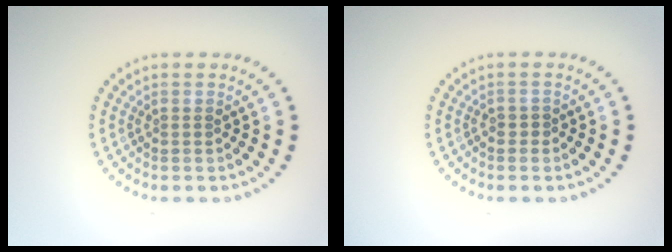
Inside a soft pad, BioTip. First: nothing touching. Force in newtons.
{"total": 0.6, "press": 0.3, "slide": 0.5}